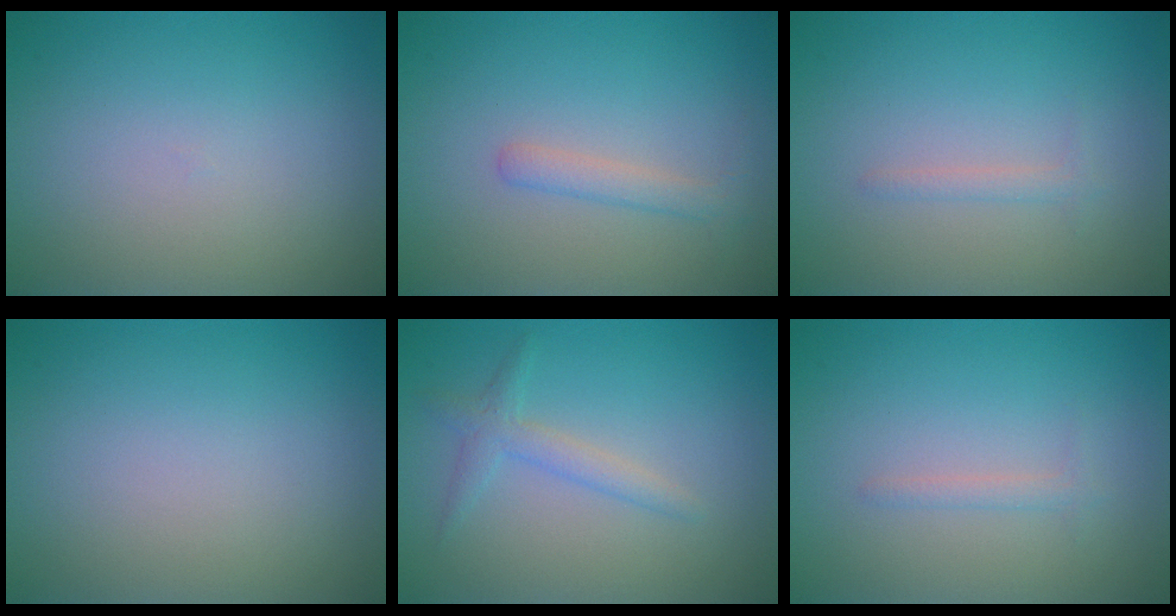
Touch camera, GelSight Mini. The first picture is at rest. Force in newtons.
{"total": 1.6, "press": 1.6, "slide": 0.0}
{"total": 0.9, "press": 0.9, "slide": 0.0}
{"total": 0.0}
{"total": 1.9, "press": 1.9, "slide": 0.1}
{"total": 0.9, "press": 0.9, "slide": 0.0}